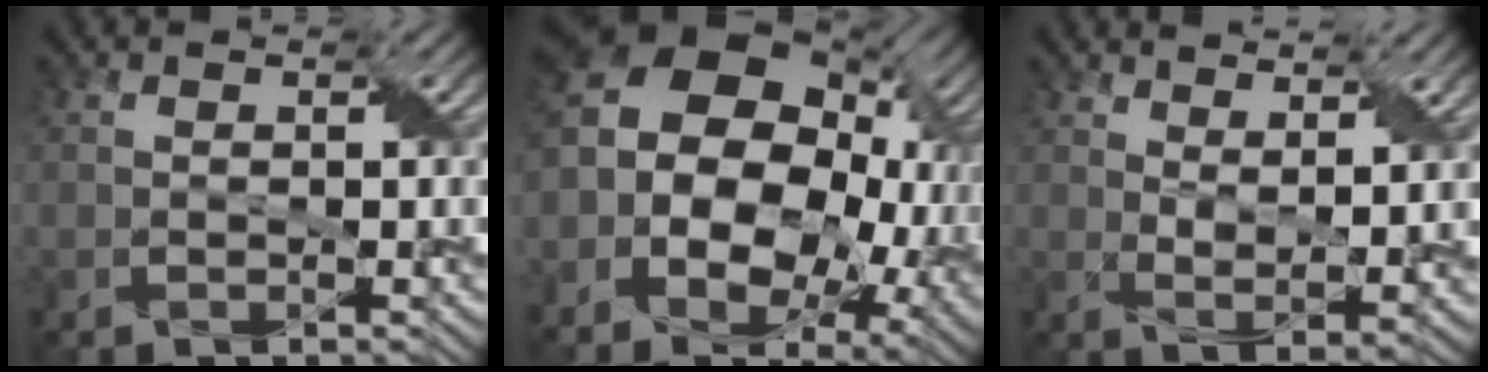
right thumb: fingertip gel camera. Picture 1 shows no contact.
{"total": 19.0, "force": [1.0, 13.6, 13.2], "torque": [-0.272, -0.015, 0.043]}
{"total": 5.3, "force": [3.7, 1.4, 3.6], "torque": [-0.071, -0.012, 0.072]}